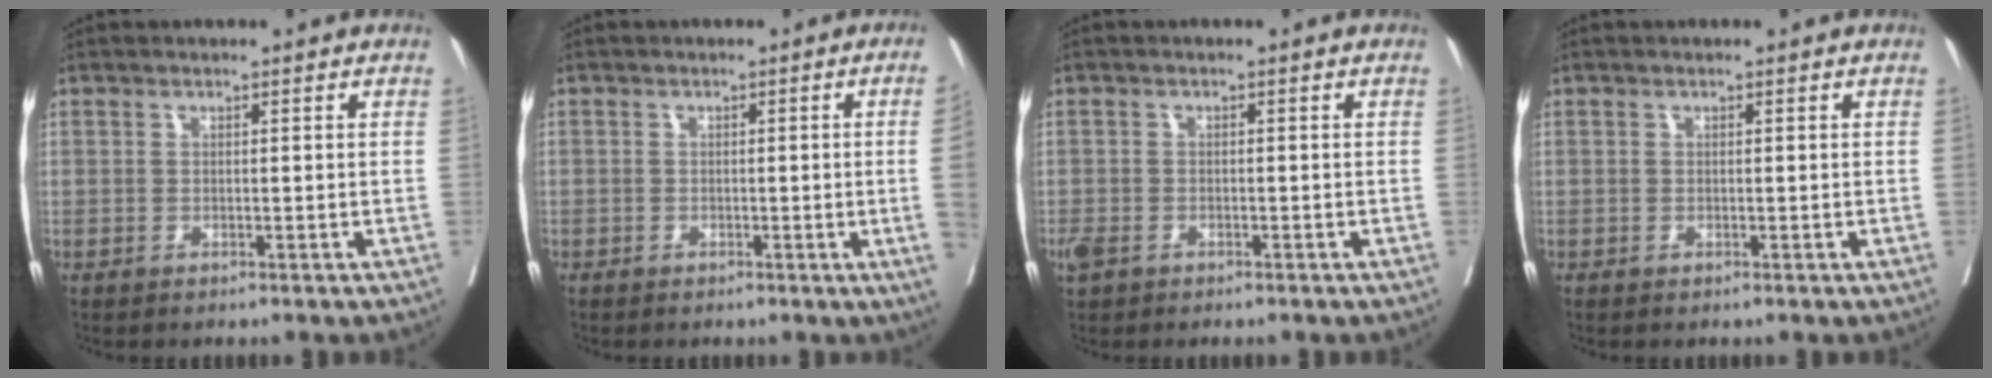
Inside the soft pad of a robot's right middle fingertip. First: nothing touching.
{"total": 3.3, "force": [-0.6, -1.0, 3.1], "torque": [-0.037, -0.006, -0.008]}
{"total": 2.7, "force": [-1.6, 1.6, 1.5], "torque": [-0.034, -0.003, -0.026]}
{"total": 0.0}